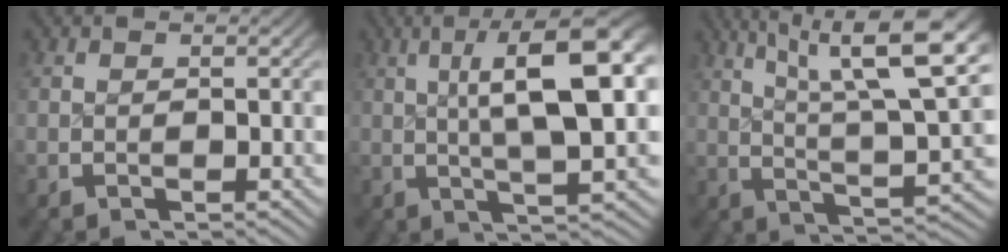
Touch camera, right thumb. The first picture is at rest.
{"total": 11.6, "force": [2.4, 4.6, 10.4], "torque": [-0.141, 0.005, 0.030]}
{"total": 9.9, "force": [3.3, 4.1, 8.4], "torque": [-0.120, -0.006, 0.057]}